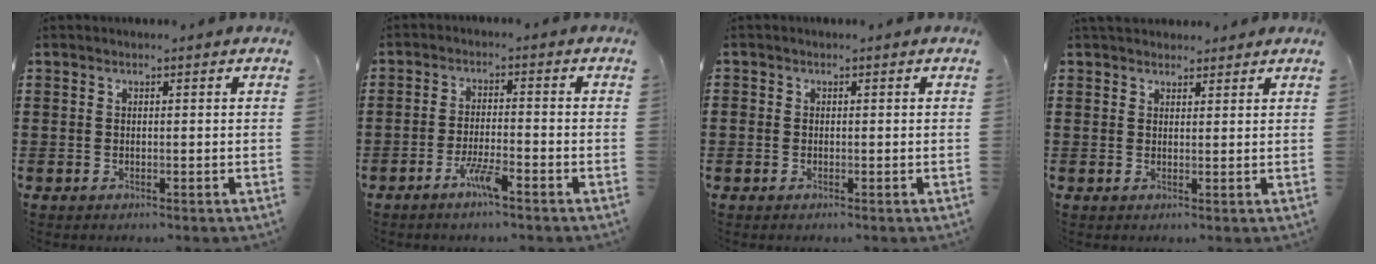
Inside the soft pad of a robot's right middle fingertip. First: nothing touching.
{"total": 4.3, "force": [-2.9, 0.4, 3.2], "torque": [-0.073, -0.006, -0.056]}
{"total": 0.7, "force": [-0.2, 0.6, 0.2], "torque": [-0.003, 0.004, -0.005]}
{"total": 2.2, "force": [2.2, 0.5, 0.0], "torque": [0.003, -0.001, 0.041]}